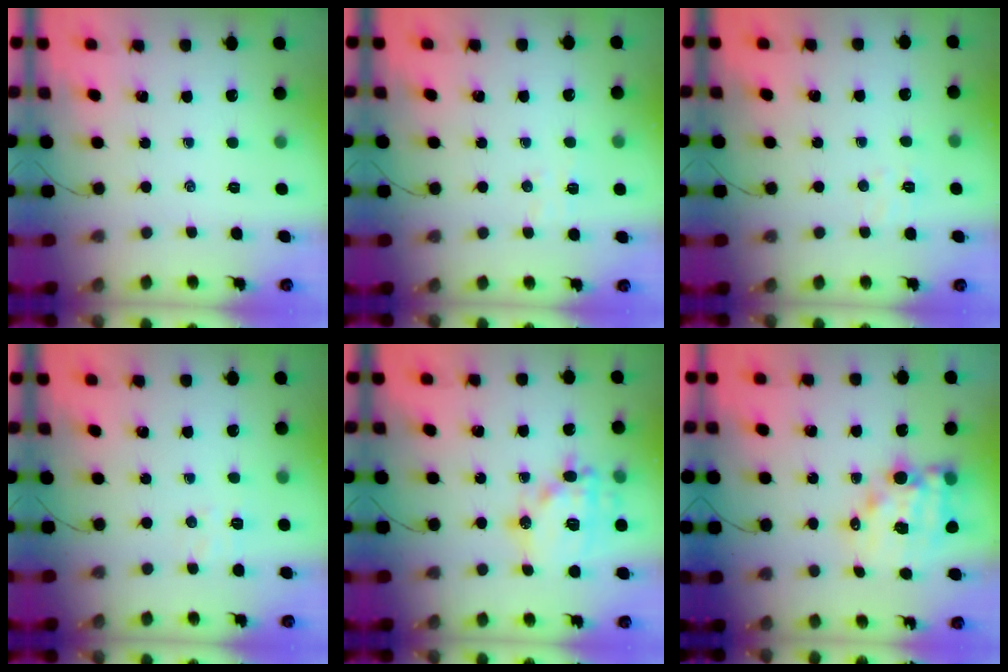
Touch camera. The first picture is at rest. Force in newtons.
{"total": 4.0, "press": 3.9, "slide": 0.6}
{"total": 3.6, "press": 3.5, "slide": 1.0}
{"total": 4.7, "press": 4.6, "slide": 1.2}
{"total": 16.1, "press": 16.0, "slide": 2.0}
{"total": 12.0, "press": 11.5, "slide": 3.3}